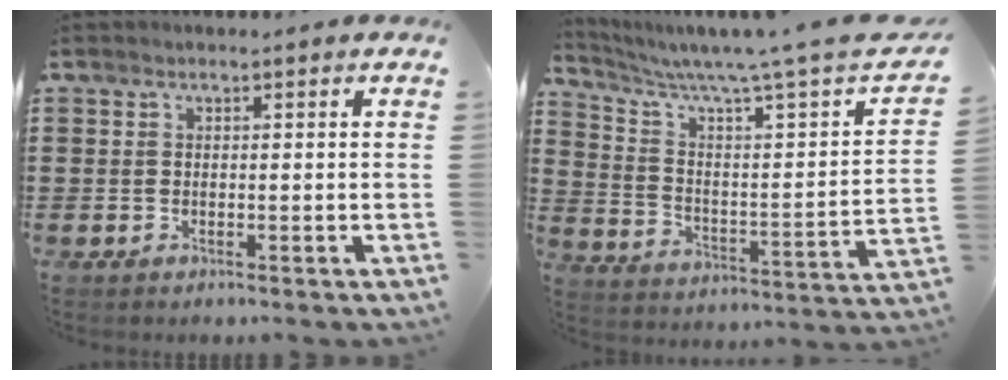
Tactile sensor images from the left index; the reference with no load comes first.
{"total": 6.3, "force": [4.7, -0.1, 4.1], "torque": [-0.098, -0.041, 0.069]}